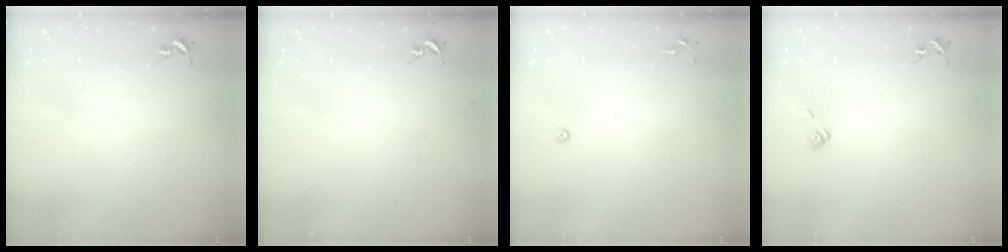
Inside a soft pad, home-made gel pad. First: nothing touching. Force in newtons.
{"total": 0.0}
{"total": 3.5, "press": 3.4, "slide": 0.7}
{"total": 5.4, "press": 5.0, "slide": 2.2}